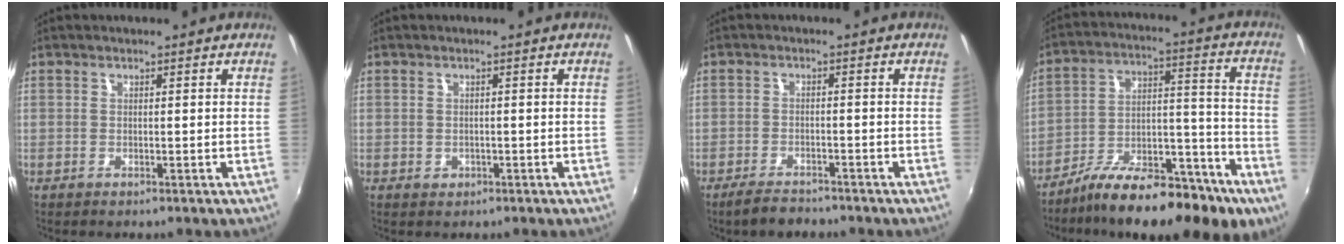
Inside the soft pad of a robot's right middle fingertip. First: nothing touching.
{"total": 1.5, "force": [-0.4, 1.3, 0.4], "torque": [-0.007, -0.003, -0.004]}
{"total": 4.5, "force": [-3.8, 1.6, 1.7], "torque": [-0.051, -0.004, -0.065]}
{"total": 21.9, "force": [-14.3, 6.9, 15.0], "torque": [-0.233, -0.020, -0.222]}